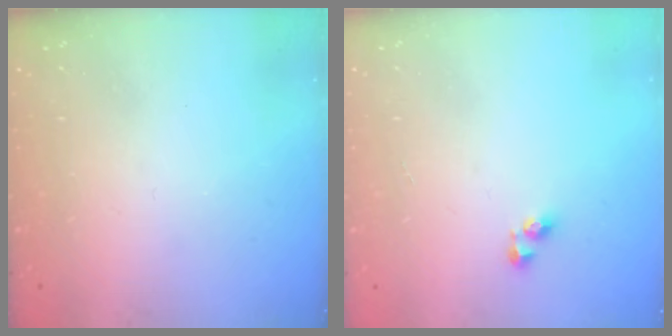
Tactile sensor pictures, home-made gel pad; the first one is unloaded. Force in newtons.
{"total": 3.8, "press": 3.7, "slide": 0.5}